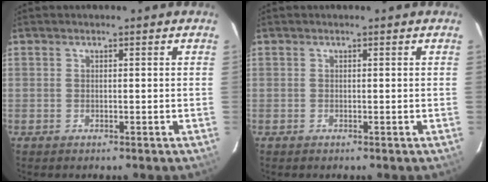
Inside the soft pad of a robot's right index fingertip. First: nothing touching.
{"total": 0.0}